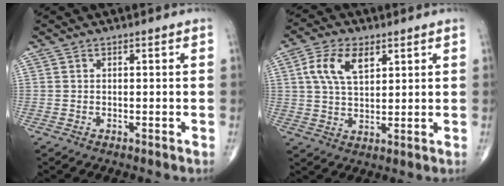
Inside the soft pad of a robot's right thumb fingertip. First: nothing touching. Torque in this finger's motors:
{"motor_torque": [0.10, 0.10, 0.20, 0.06, 0.31]}